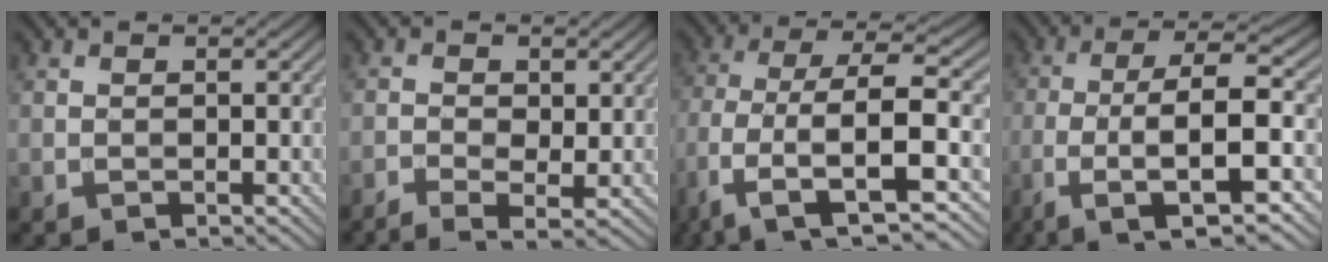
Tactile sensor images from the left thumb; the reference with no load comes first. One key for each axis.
{"total": 3.1, "fx": -1.1, "fy": 1.4, "fz": 2.5, "tx": -0.055, "ty": -0.006, "tz": -0.021}
{"total": 10.8, "fx": -2.3, "fy": 4.5, "fz": 9.6, "tx": -0.190, "ty": -0.003, "tz": -0.052}
{"total": 11.4, "fx": -4.3, "fy": 2.8, "fz": 10.2, "tx": -0.172, "ty": 0.007, "tz": -0.077}